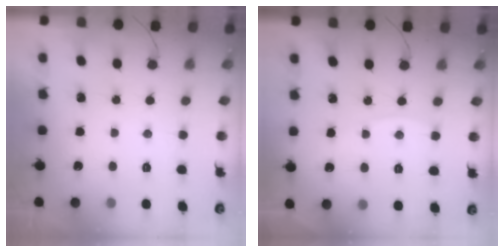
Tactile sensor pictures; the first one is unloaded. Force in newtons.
{"total": 2.8, "press": 2.7, "slide": 0.4}